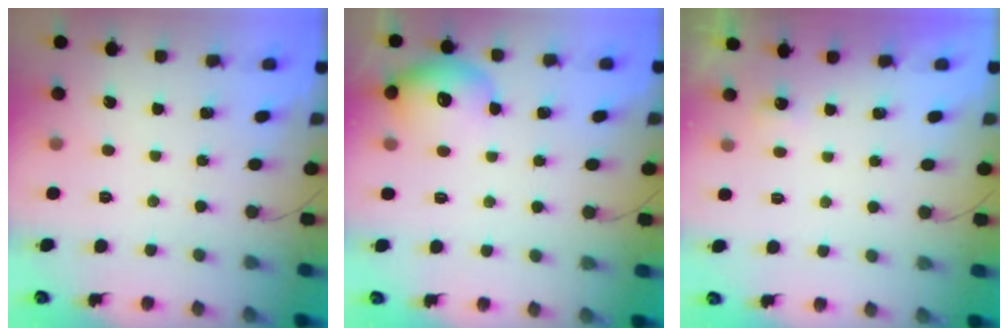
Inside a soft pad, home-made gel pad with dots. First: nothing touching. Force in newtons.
{"total": 12.7, "press": 12.6, "slide": 1.7}
{"total": 3.3, "press": 0.9, "slide": 3.2}